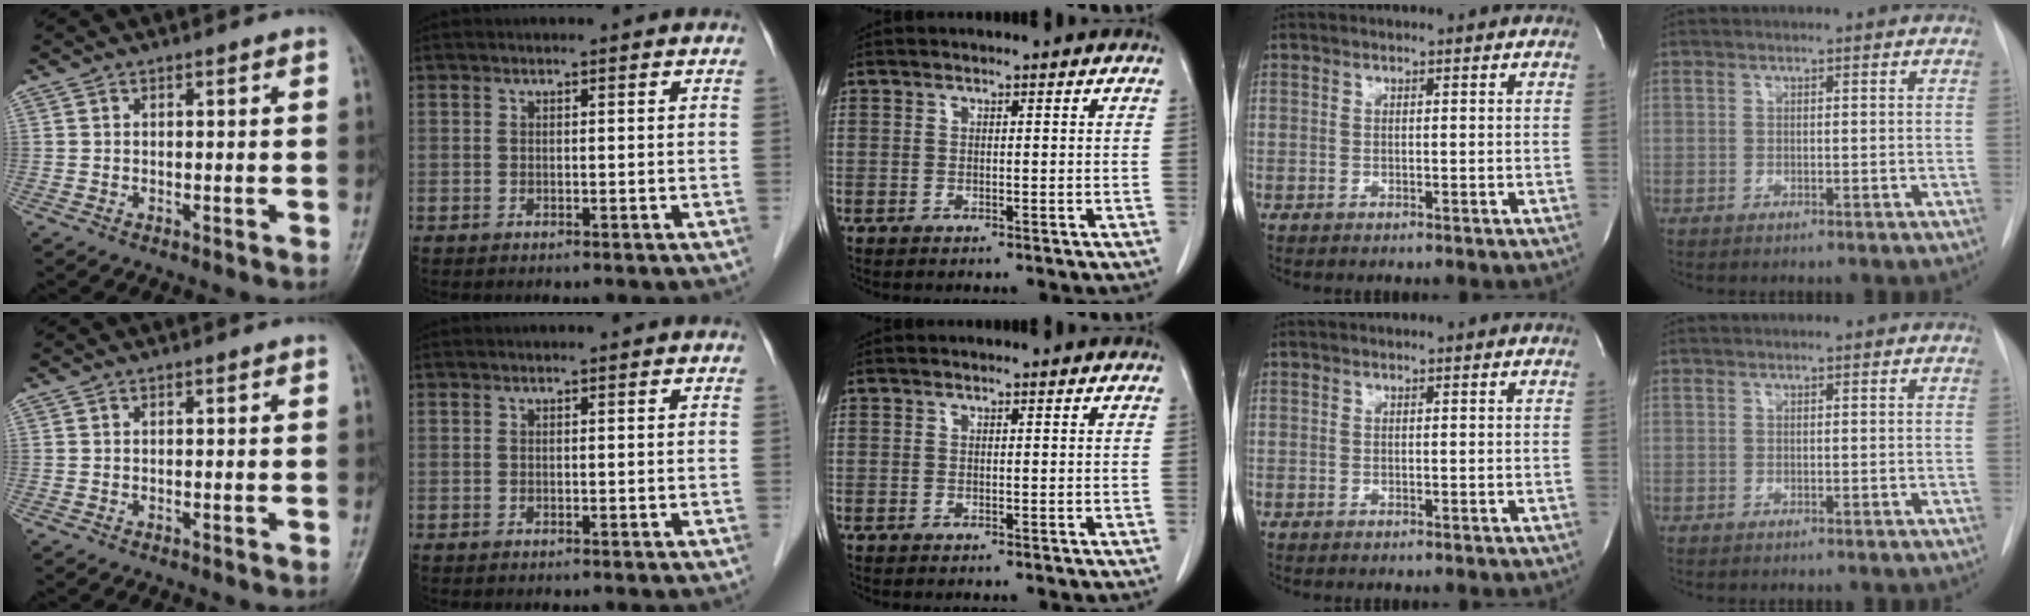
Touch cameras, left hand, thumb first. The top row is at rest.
{}